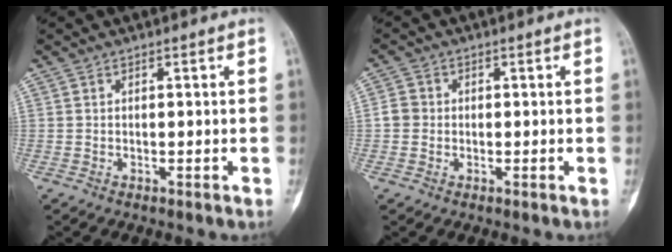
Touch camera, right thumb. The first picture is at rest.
{"total": 2.6, "force": [-0.2, 2.4, 1.0], "torque": [-0.008, 0.007, -0.010]}